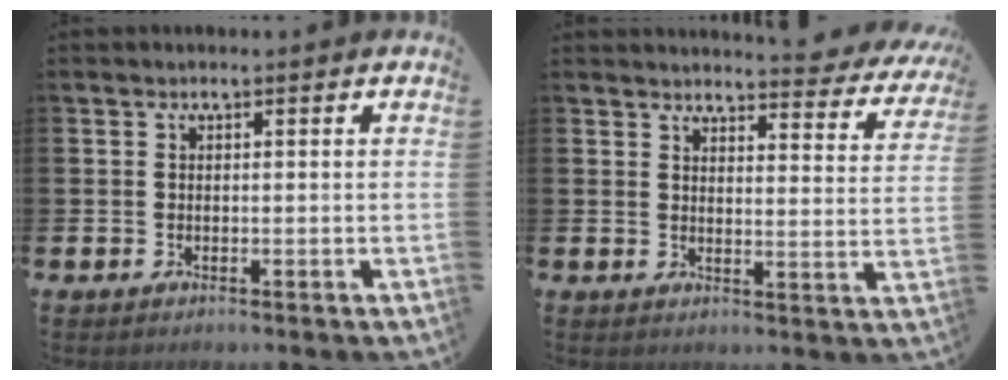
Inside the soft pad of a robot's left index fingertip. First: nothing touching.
{"total": 3.8, "force": [3.8, 0.2, 0.6], "torque": [-0.012, -0.032, 0.061]}